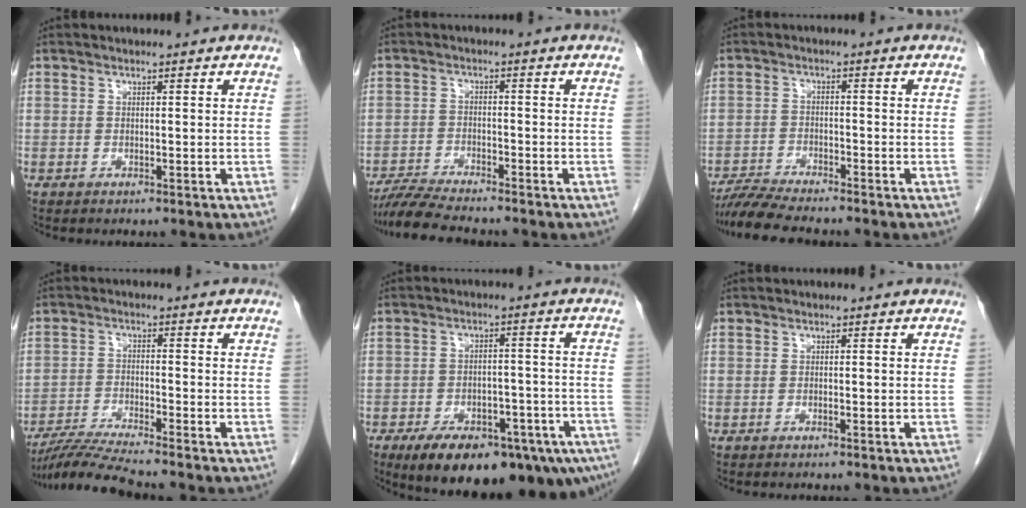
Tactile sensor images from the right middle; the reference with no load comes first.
{"total": 6.8, "force": [-6.2, -0.3, 2.7], "torque": [-0.048, -0.019, -0.112]}
{"total": 6.8, "force": [-6.3, -0.2, 2.6], "torque": [-0.045, -0.017, -0.111]}
{"total": 7.3, "force": [-6.6, -1.9, 2.5], "torque": [-0.047, -0.024, -0.126]}
{"total": 21.0, "force": [-14.3, 7.9, 13.2], "torque": [-0.152, 0.007, -0.194]}
{"total": 0.5, "force": [-0.4, 0.0, 0.3], "torque": [-0.013, 0.000, -0.006]}